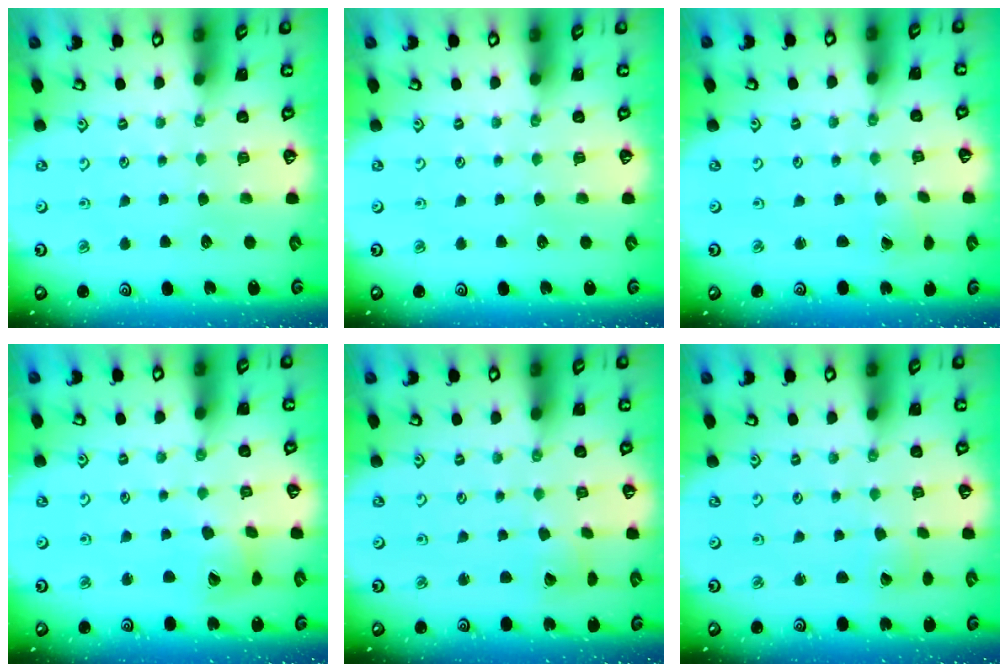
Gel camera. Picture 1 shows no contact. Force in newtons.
{"total": 0.0}
{"total": 0.9, "press": 0.7, "slide": 0.5}
{"total": 8.8, "press": 8.8, "slide": 1.1}
{"total": 2.6, "press": 2.6, "slide": 0.3}
{"total": 0.8, "press": 0.8, "slide": 0.0}